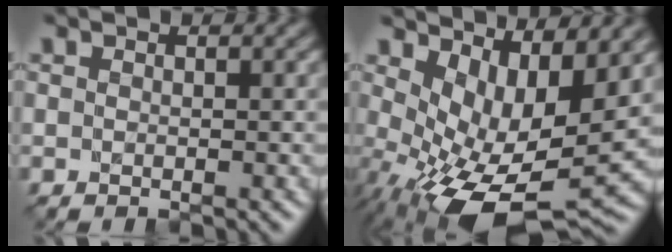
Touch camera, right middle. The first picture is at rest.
{"total": 9.5, "force": [-0.5, 4.5, 8.4], "torque": [-0.155, -0.026, 0.006]}